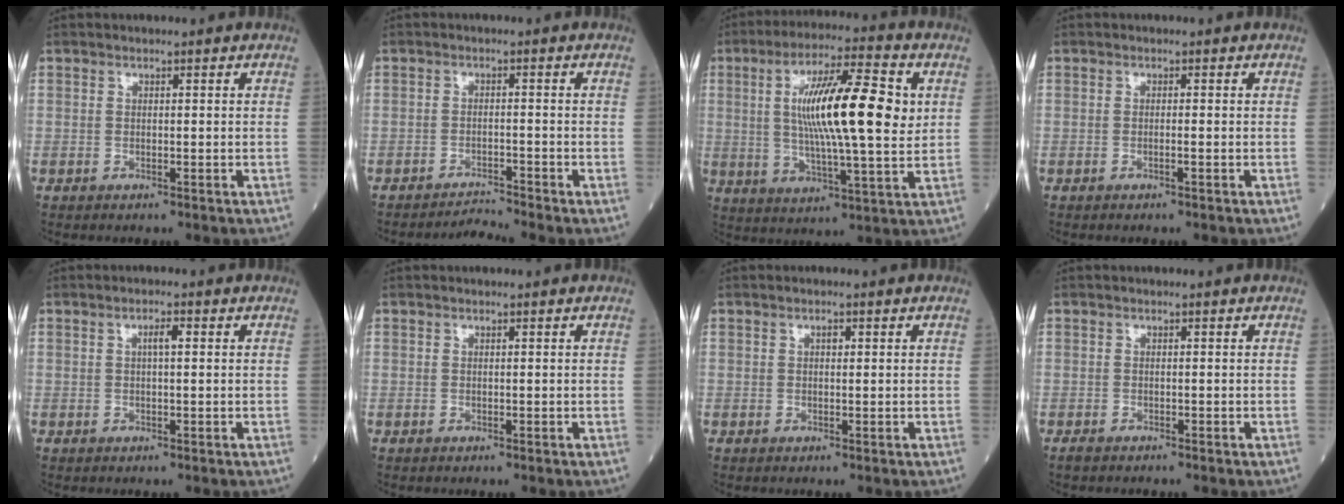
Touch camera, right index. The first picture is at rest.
{"total": 2.9, "force": [-2.6, -1.3, -0.5], "torque": [0.009, -0.008, -0.042]}
{"total": 16.2, "force": [2.8, 2.2, 15.9], "torque": [-0.279, 0.013, 0.041]}
{"total": 0.8, "force": [-0.4, -0.1, 0.7], "torque": [-0.013, 0.001, -0.007]}
{"total": 1.7, "force": [0.3, 0.3, 1.6], "torque": [-0.028, 0.004, 0.004]}
{"total": 0.0}
{"total": 0.8, "force": [0.3, 0.4, 0.7], "torque": [-0.012, 0.001, 0.003]}
{"total": 1.0, "force": [-0.9, 0.1, 0.3], "torque": [-0.013, -0.003, -0.018]}